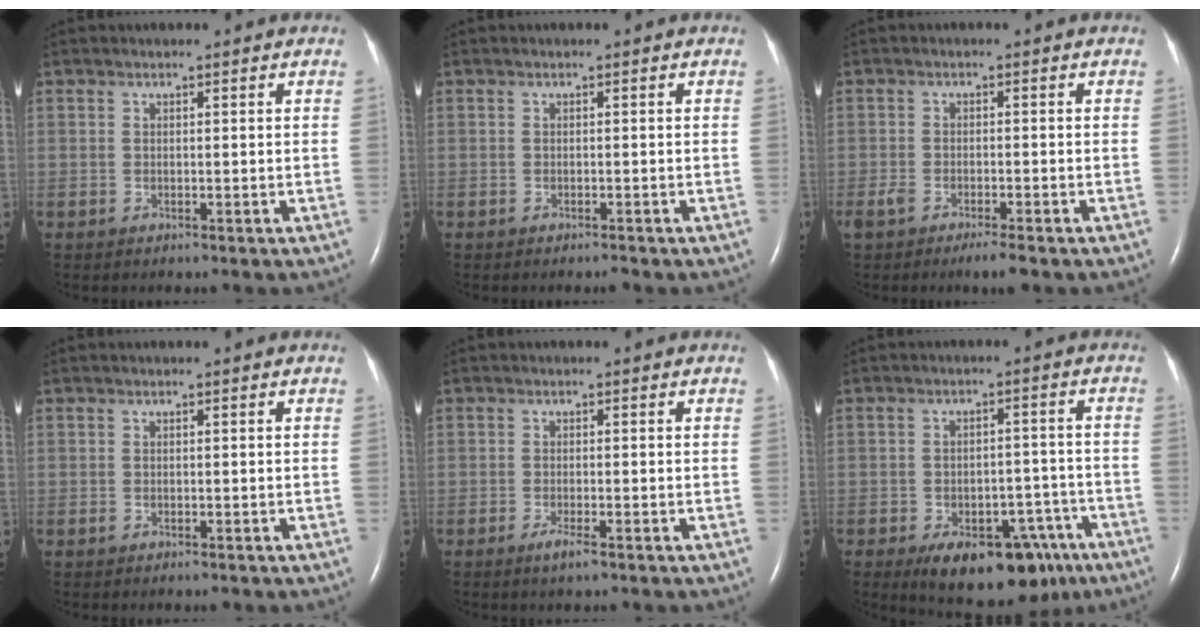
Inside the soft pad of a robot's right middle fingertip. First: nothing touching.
{"total": 0.6, "force": [-0.5, 0.0, 0.2], "torque": [-0.008, -0.002, -0.007]}
{"total": 4.1, "force": [-2.8, 0.8, 2.8], "torque": [-0.055, -0.008, -0.047]}
{"total": 0.6, "force": [-0.4, 0.3, 0.4], "torque": [-0.011, -0.001, -0.003]}
{"total": 1.9, "force": [-1.2, 0.1, 1.4], "torque": [-0.032, -0.004, -0.023]}
{"total": 13.9, "force": [-9.0, 6.8, 8.2], "torque": [-0.099, 0.017, -0.122]}